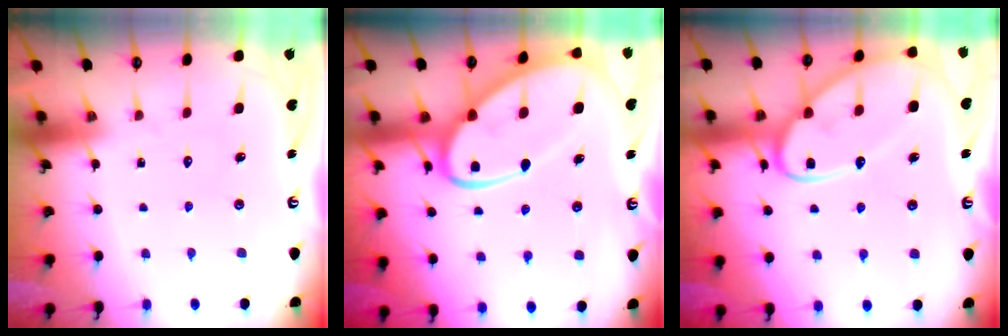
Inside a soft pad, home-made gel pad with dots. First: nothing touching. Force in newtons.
{"total": 17.0, "press": 16.9, "slide": 1.5}
{"total": 16.0, "press": 16.0, "slide": 1.4}